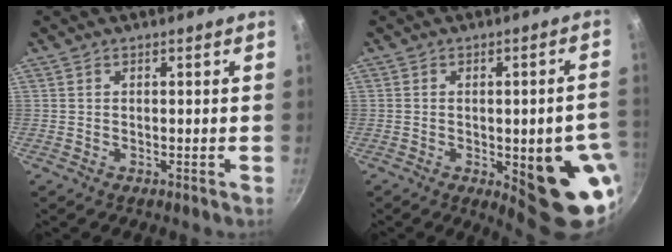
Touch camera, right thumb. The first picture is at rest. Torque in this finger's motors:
{"motor_torque": [2.31, 2.37, 2.04, -0.44, 0.33]}